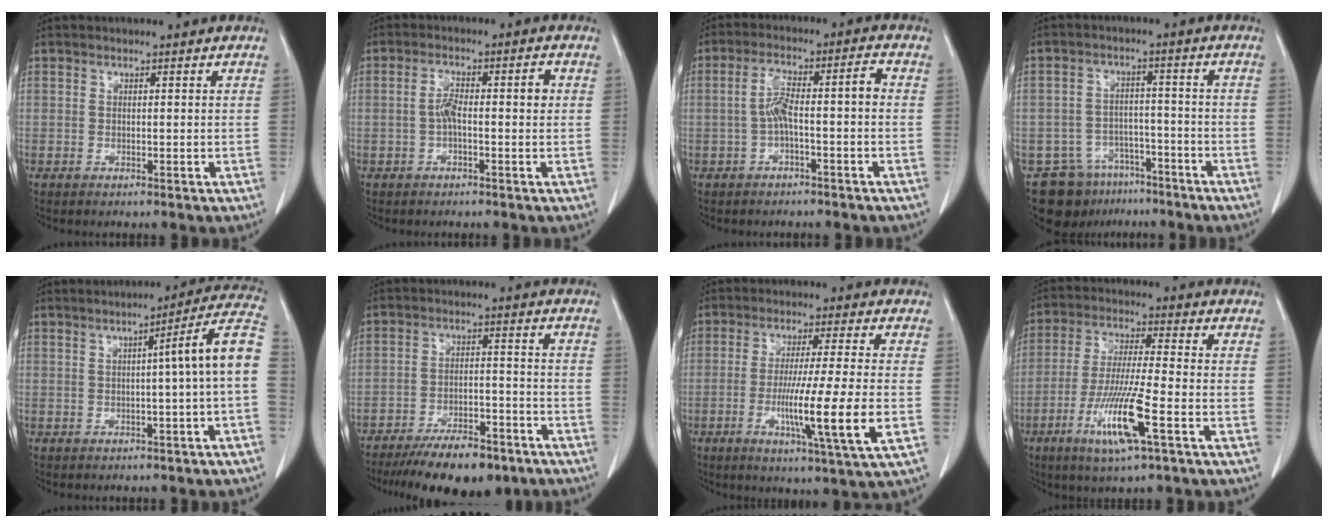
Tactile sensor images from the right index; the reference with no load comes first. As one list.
[{"total": 4.8, "force": [-0.1, 1.2, 4.6], "torque": [-0.087, 0.018, -0.003]}, {"total": 6.4, "force": [-1.0, 1.0, 6.2], "torque": [-0.120, 0.032, -0.017]}, {"total": 9.9, "force": [-6.8, 6.9, 2.1], "torque": [-0.031, 0.025, -0.102]}, {"total": 8.7, "force": [-0.1, -1.2, 8.6], "torque": [-0.104, 0.022, -0.008]}, {"total": 13.5, "force": [-10.5, 4.2, 7.3], "torque": [-0.108, -0.001, -0.165]}, {"total": 12.5, "force": [-3.0, -1.2, 12.1], "torque": [-0.211, -0.029, -0.055]}, {"total": 11.3, "force": [-4.7, 0.2, 10.3], "torque": [-0.203, -0.021, -0.091]}]